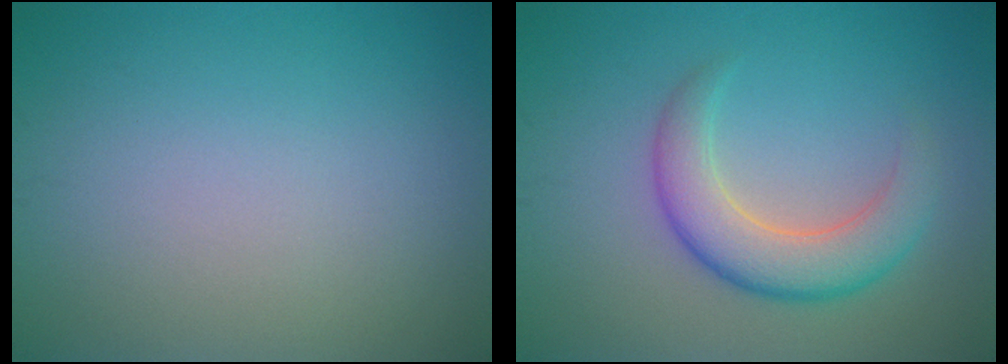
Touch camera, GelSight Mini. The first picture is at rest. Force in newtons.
{"total": 5.0, "press": 5.0, "slide": 0.2}